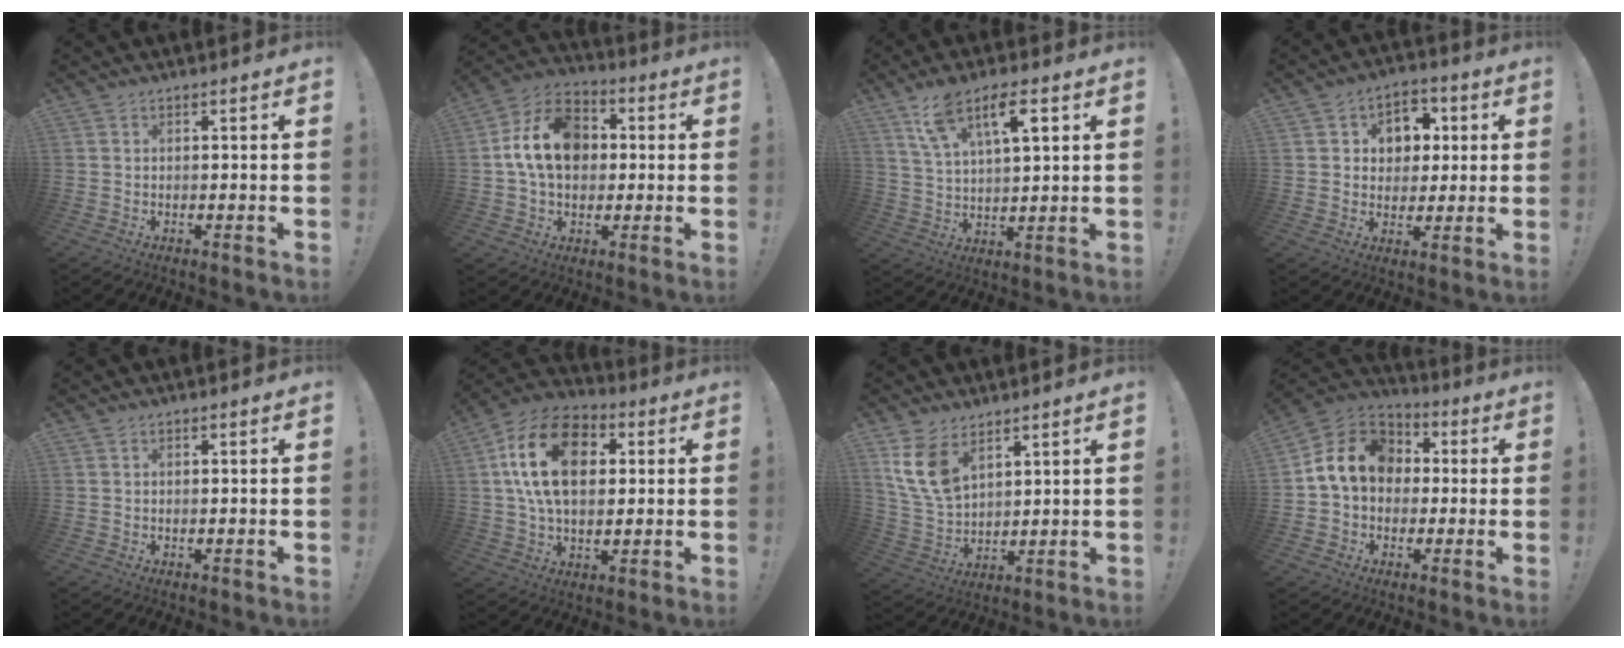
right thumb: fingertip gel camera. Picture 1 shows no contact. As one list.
[{"total": 16.9, "force": [2.0, 12.7, 11.0], "torque": [-0.186, 0.015, 0.044]}, {"total": 11.4, "force": [6.1, 4.3, 8.6], "torque": [-0.147, -0.012, 0.107]}, {"total": 7.7, "force": [1.5, 7.2, 2.3], "torque": [-0.020, -0.007, 0.032]}, {"total": 0.0}, {"total": 20.2, "force": [4.8, 13.2, 14.5], "torque": [-0.256, 0.001, 0.084]}, {"total": 10.6, "force": [6.3, 6.2, 5.9], "torque": [-0.128, -0.031, 0.123]}, {"total": 14.2, "force": [2.2, 11.4, 8.1], "torque": [-0.129, 0.016, 0.048]}]